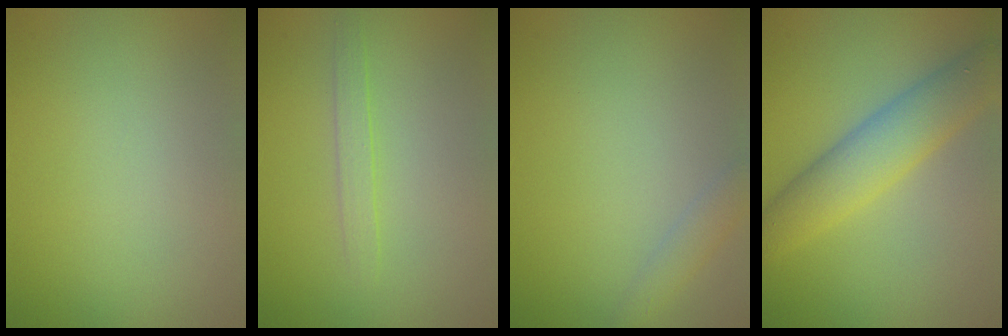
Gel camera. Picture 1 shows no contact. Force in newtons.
{"total": 1.2, "press": 1.2, "slide": 0.2}
{"total": 1.5, "press": 1.5, "slide": 0.1}
{"total": 5.5, "press": 5.5, "slide": 0.0}